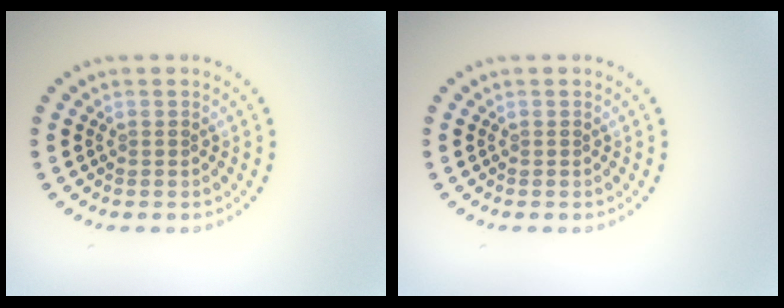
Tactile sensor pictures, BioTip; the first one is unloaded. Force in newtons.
{"total": 0.0}